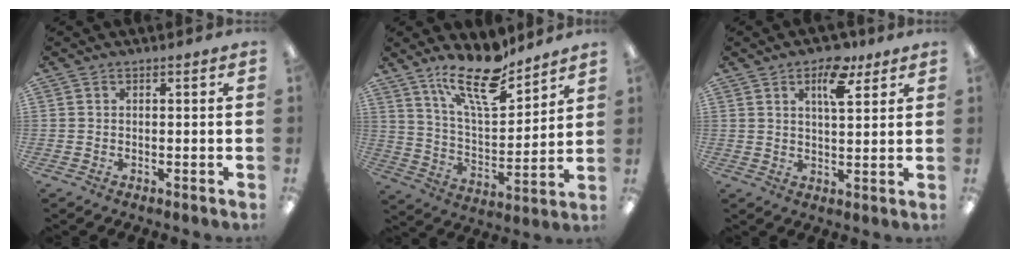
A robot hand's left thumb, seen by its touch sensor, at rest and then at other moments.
{"total": 17.0, "force": [12.9, 5.5, 9.6], "torque": [-0.162, -0.078, 0.220]}
{"total": 8.4, "force": [4.9, 3.7, 5.7], "torque": [-0.067, -0.023, 0.076]}